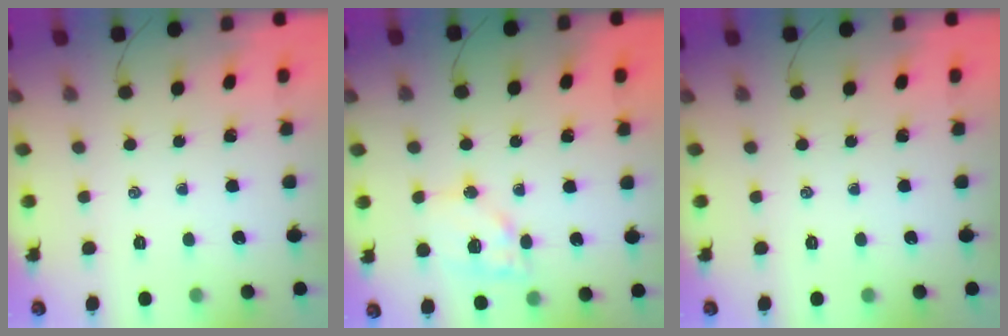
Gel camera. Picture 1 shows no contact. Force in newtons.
{"total": 12.2, "press": 11.9, "slide": 2.2}
{"total": 0.0}